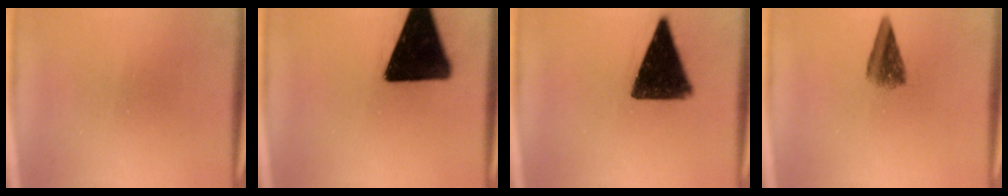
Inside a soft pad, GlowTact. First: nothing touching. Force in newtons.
{"total": 20.0}
{"total": 13.0}
{"total": 4.2}